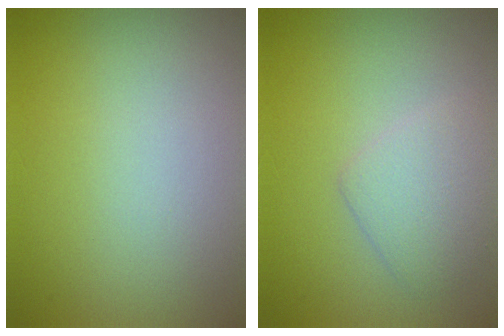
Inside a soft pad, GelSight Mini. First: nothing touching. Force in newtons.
{"total": 2.6, "press": 2.6, "slide": 0.0}